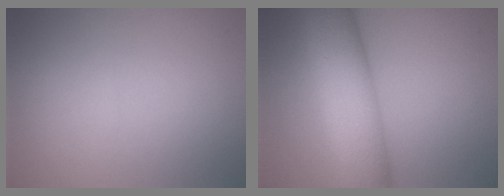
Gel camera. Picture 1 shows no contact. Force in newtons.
{"total": 9.9, "press": 9.8, "slide": 0.4}